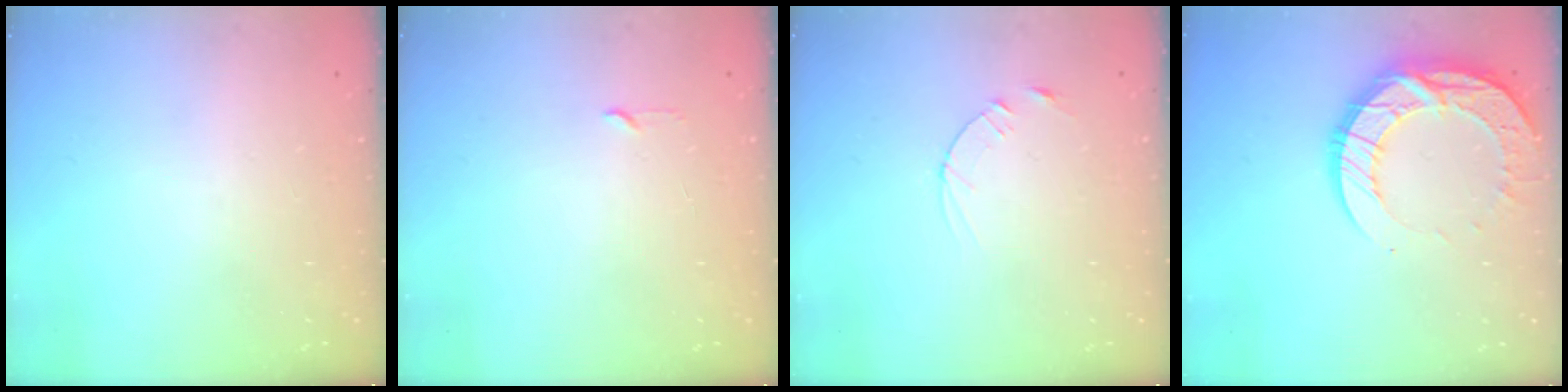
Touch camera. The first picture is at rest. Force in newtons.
{"total": 2.3, "press": 2.2, "slide": 0.3}
{"total": 2.5, "press": 2.5, "slide": 0.3}
{"total": 15.4, "press": 15.4, "slide": 1.2}